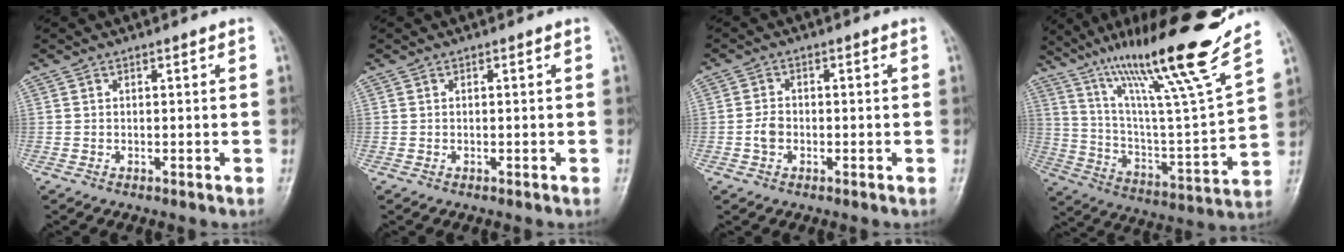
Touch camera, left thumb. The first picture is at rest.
{"total": 0.0}
{"total": 2.6, "force": [-0.7, 1.9, 1.7], "torque": [-0.029, 0.008, -0.017]}
{"total": 24.8, "force": [17.8, 1.1, 17.3], "torque": [-0.256, -0.076, 0.306]}